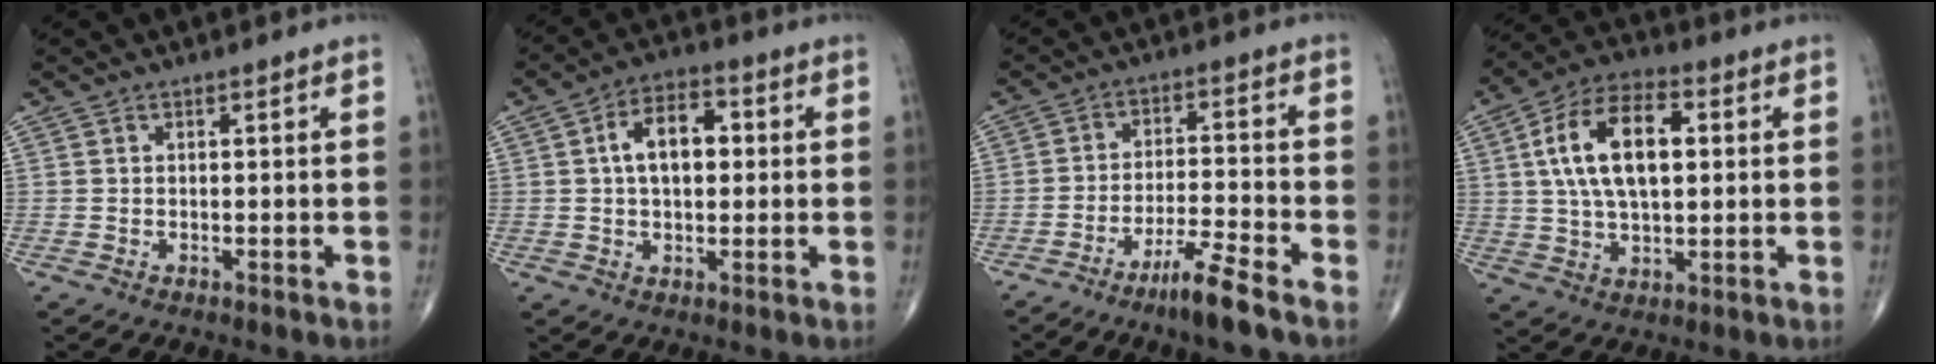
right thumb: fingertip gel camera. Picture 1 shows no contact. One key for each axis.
{"total": 9.5, "fx": 1.3, "fy": 5.6, "fz": 7.6, "tx": -0.113, "ty": 0.018, "tz": 0.016}
{"total": 7.6, "fx": -5.5, "fy": 0.0, "fz": 5.2, "tx": -0.102, "ty": 0.028, "tz": -0.105}
{"total": 15.3, "fx": 2.8, "fy": 8.0, "fz": 12.7, "tx": -0.226, "ty": 0.014, "tz": 0.048}